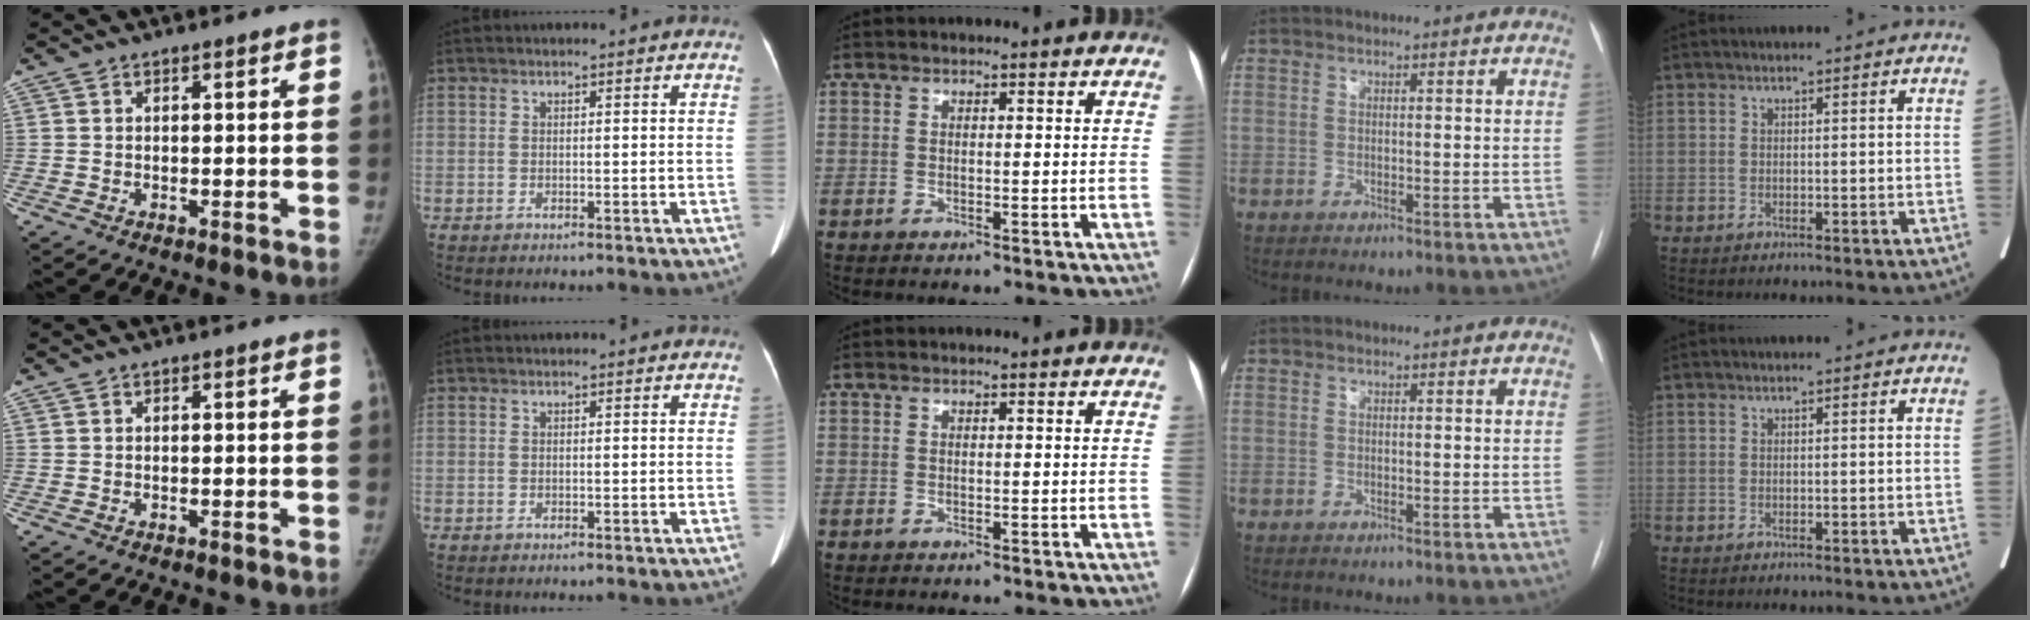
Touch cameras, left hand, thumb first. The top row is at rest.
{}